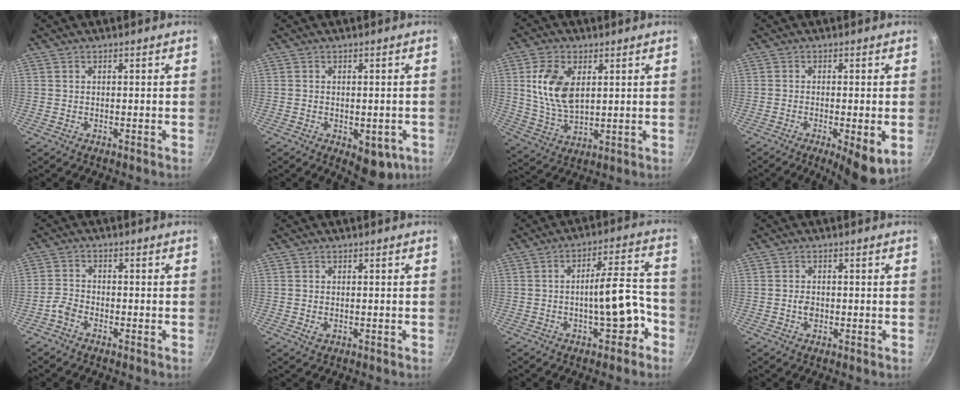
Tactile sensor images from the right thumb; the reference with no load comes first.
{"total": 6.9, "force": [-2.4, 3.8, 5.3], "torque": [-0.042, 0.006, -0.021]}
{"total": 11.4, "force": [2.9, 6.7, 8.7], "torque": [-0.160, -0.016, 0.062]}
{"total": 7.7, "force": [-2.5, 2.0, 7.0], "torque": [-0.102, -0.003, -0.031]}
{"total": 2.8, "force": [-2.0, 1.4, 1.2], "torque": [-0.031, 0.020, -0.047]}
{"total": 1.5, "force": [-0.3, 1.0, 1.1], "torque": [-0.018, -0.002, -0.002]}
{"total": 10.7, "force": [-4.2, 4.0, 9.0], "torque": [-0.097, 0.057, -0.052]}
{"total": 1.9, "force": [-0.4, 1.4, 1.3], "torque": [-0.021, 0.004, -0.007]}